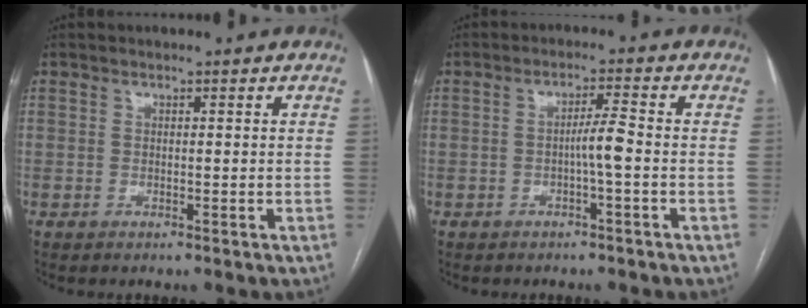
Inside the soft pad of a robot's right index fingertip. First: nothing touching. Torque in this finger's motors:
{"motor_torque": [0.66, -0.03, 0.27, 0.08]}